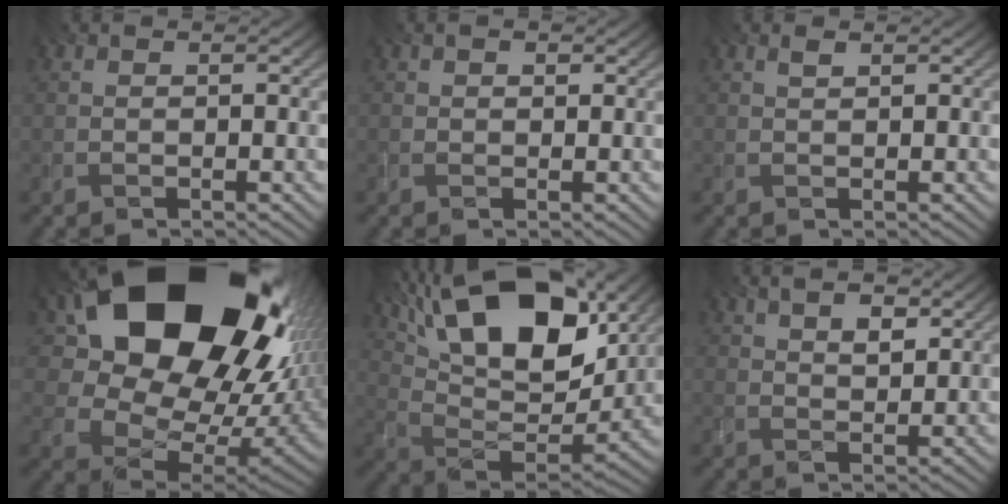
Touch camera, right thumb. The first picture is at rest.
{"total": 1.4, "force": [0.5, 0.9, 0.9], "torque": [-0.014, 0.001, 0.009]}
{"total": 0.8, "force": [0.6, 0.3, 0.5], "torque": [-0.014, 0.000, 0.012]}
{"total": 22.5, "force": [9.0, 15.9, 13.1], "torque": [-0.259, -0.016, 0.205]}
{"total": 19.1, "force": [9.9, 8.8, 13.8], "torque": [-0.248, 0.016, 0.153]}
{"total": 4.3, "force": [2.4, 2.0, 3.1], "torque": [-0.053, -0.003, 0.046]}